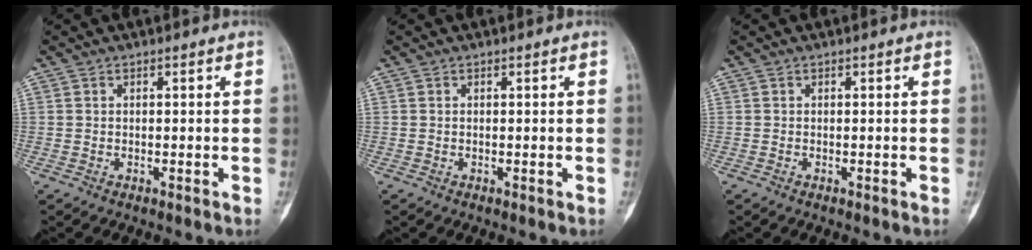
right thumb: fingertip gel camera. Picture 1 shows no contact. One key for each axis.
{"total": 0.0}
{"total": 0.0}